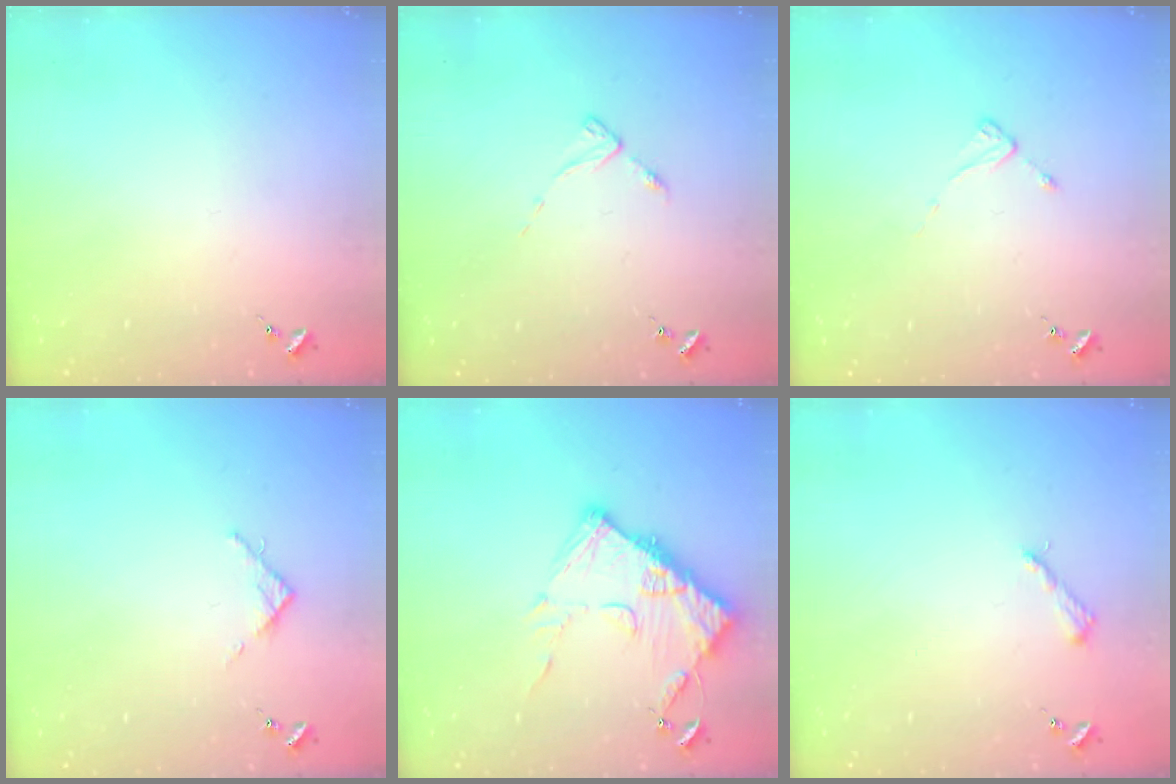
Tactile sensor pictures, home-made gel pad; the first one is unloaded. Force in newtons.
{"total": 3.1, "press": 3.1, "slide": 0.4}
{"total": 2.0, "press": 1.9, "slide": 0.4}
{"total": 3.8, "press": 3.8, "slide": 0.5}
{"total": 13.1, "press": 13.1, "slide": 1.4}
{"total": 4.0, "press": 4.0, "slide": 0.5}